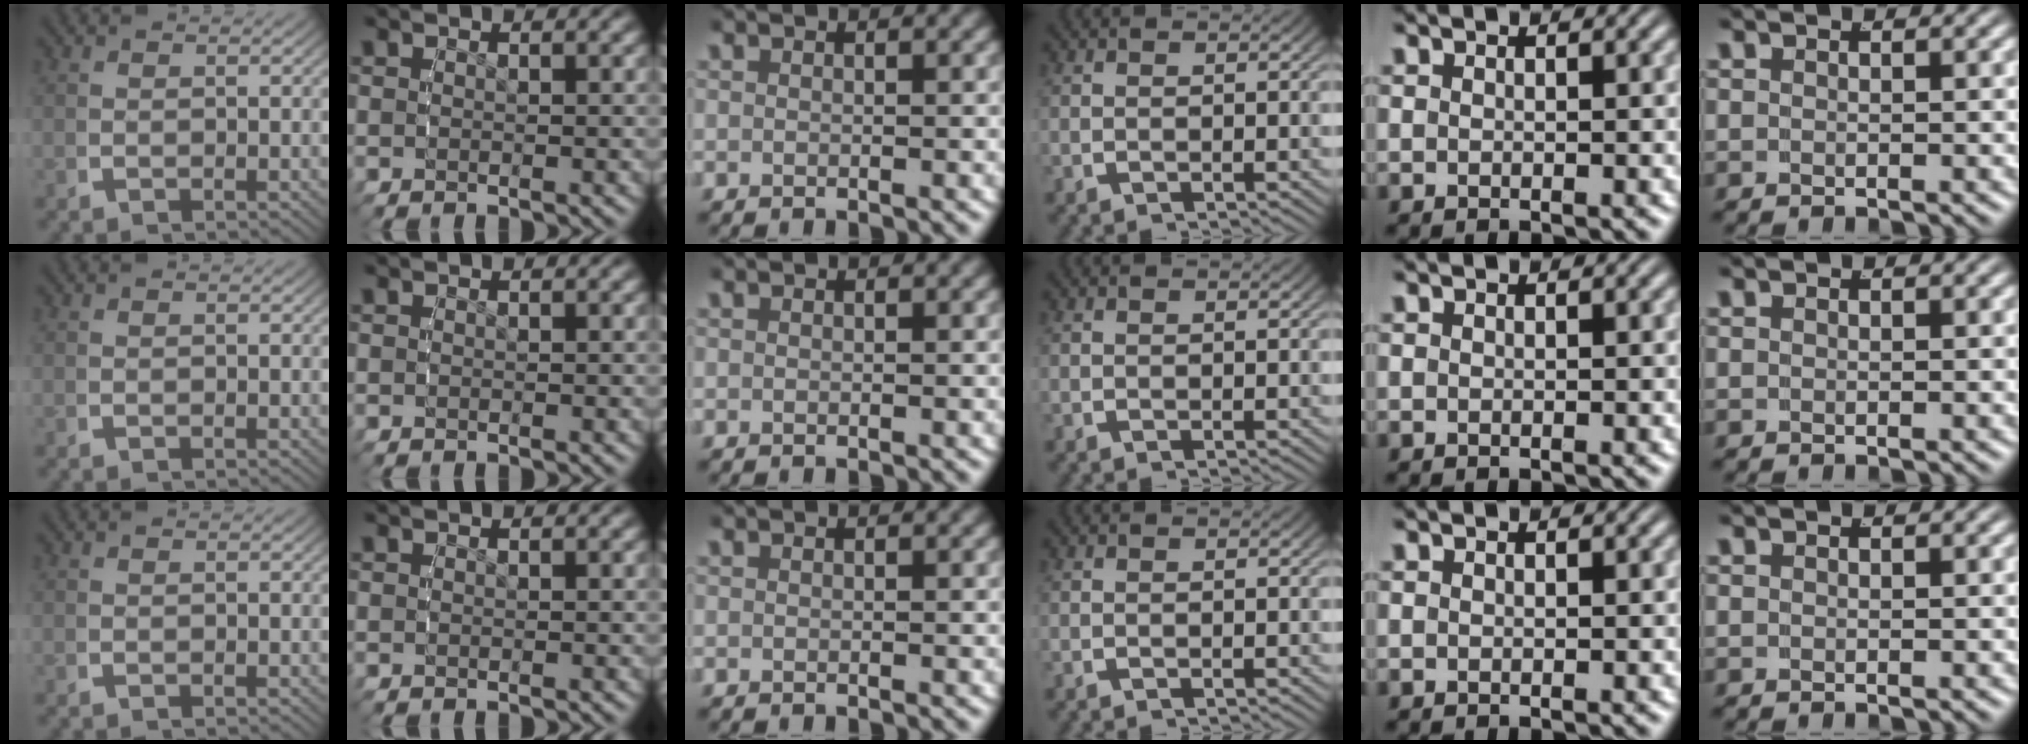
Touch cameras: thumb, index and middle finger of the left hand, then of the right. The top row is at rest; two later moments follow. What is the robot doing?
{"motion": "reach", "object": "sponge"}